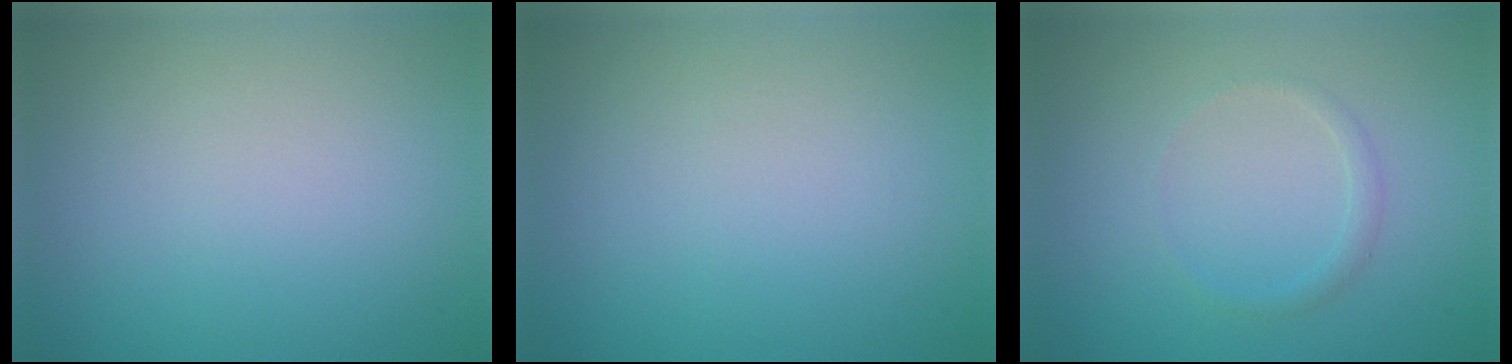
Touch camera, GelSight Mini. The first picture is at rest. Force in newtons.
{"total": 0.0}
{"total": 0.9, "press": 0.9, "slide": 0.0}